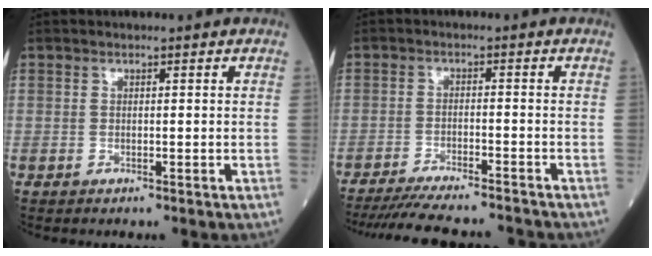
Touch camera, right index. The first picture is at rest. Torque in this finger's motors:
{"motor_torque": [-0.10, -1.12, 0.47, 0.15]}